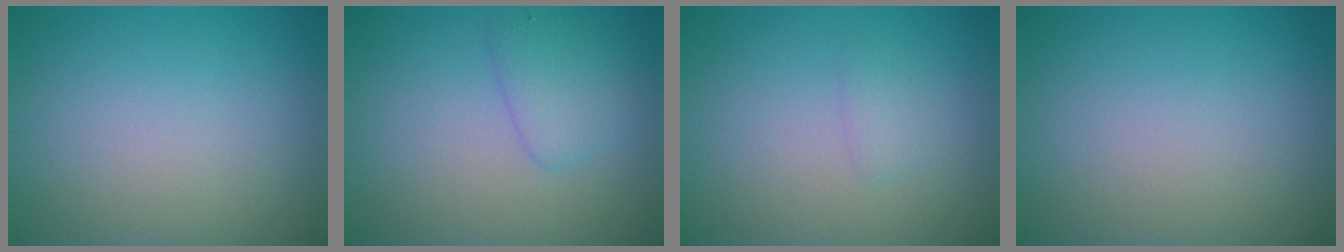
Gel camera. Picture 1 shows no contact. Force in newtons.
{"total": 2.3, "press": 2.3, "slide": 0.2}
{"total": 0.9, "press": 0.9, "slide": 0.1}
{"total": 0.0}